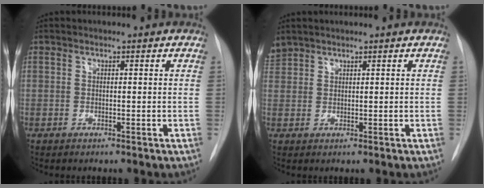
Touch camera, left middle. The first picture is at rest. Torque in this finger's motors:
{"motor_torque": [-0.02, 0.00, -0.01, -0.01]}